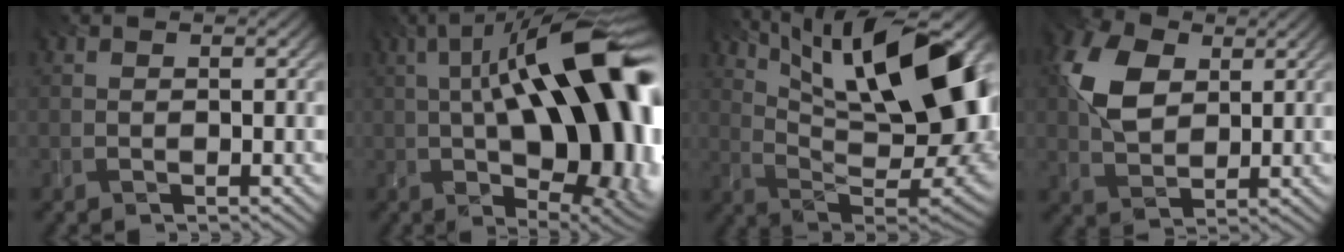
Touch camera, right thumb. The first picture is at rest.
{"total": 20.6, "force": [1.8, 8.3, 18.8], "torque": [-0.271, 0.046, 0.016]}
{"total": 17.2, "force": [7.2, 5.9, 14.5], "torque": [-0.232, 0.016, 0.129]}
{"total": 8.6, "force": [2.6, 5.6, 5.9], "torque": [-0.139, 0.012, 0.048]}